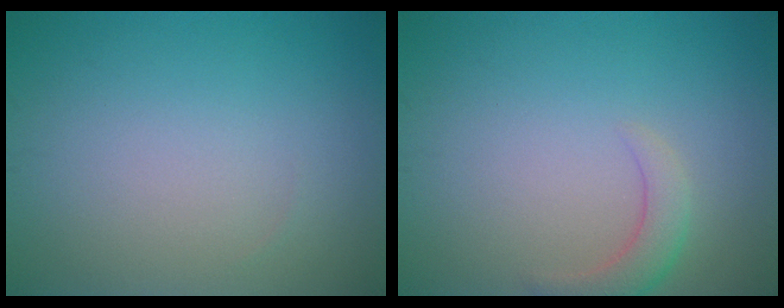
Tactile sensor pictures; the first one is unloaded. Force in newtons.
{"total": 2.3, "press": 2.3, "slide": 0.3}